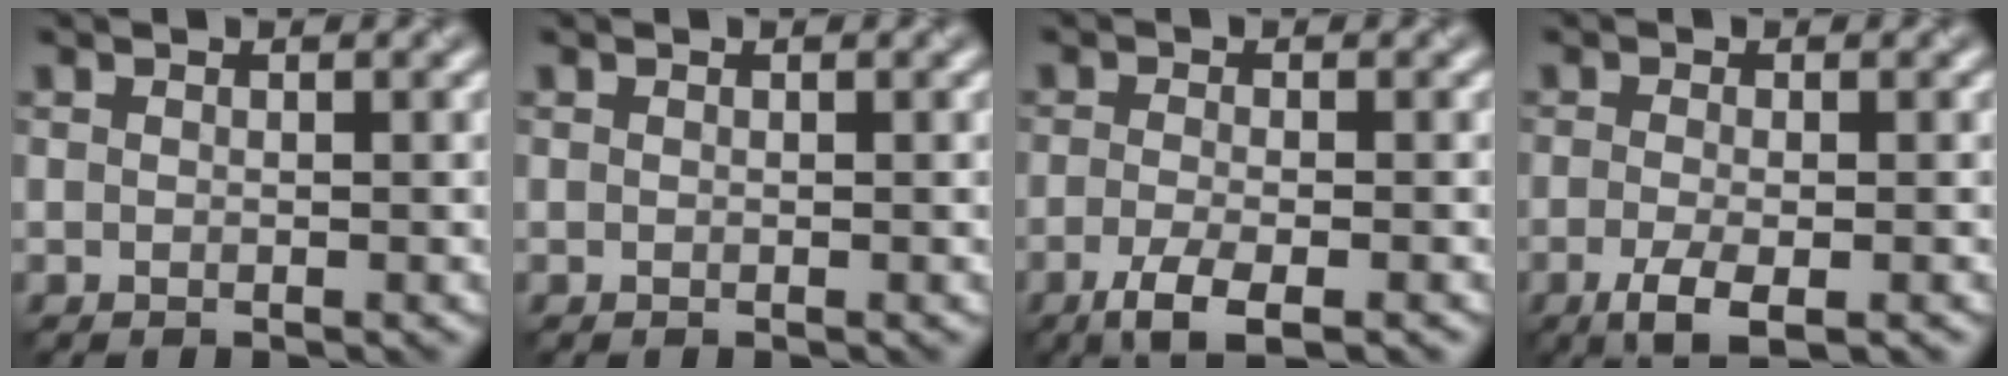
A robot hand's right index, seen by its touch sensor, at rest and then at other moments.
{"total": 0.0}
{"total": 3.7, "force": [-2.1, 1.0, 2.9], "torque": [-0.057, -0.008, -0.044]}
{"total": 3.3, "force": [-1.5, 0.9, 2.7], "torque": [-0.056, -0.007, -0.030]}